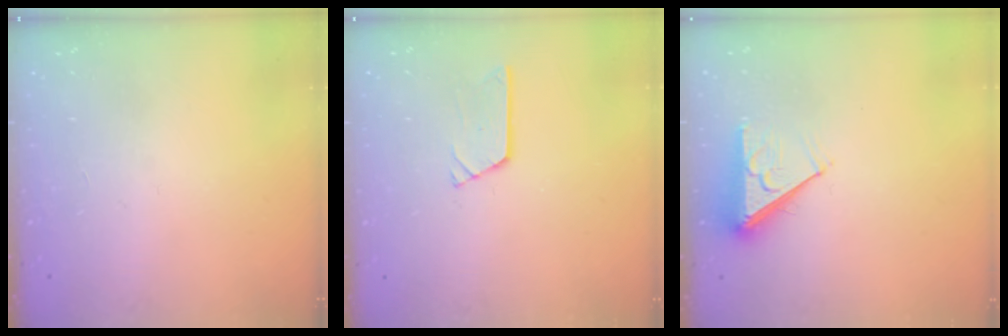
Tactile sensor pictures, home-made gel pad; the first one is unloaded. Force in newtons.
{"total": 2.4, "press": 2.4, "slide": 0.2}
{"total": 6.0, "press": 6.0, "slide": 0.9}